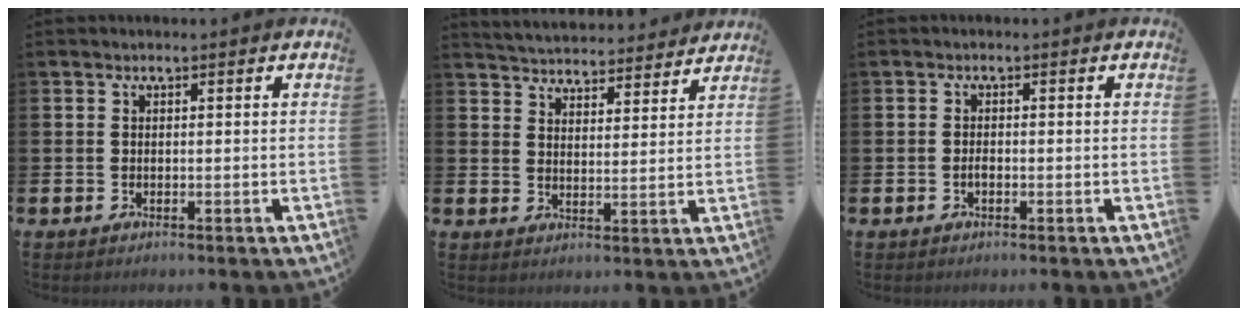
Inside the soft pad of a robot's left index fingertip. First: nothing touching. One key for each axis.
{"total": 5.0, "fx": 5.0, "fy": 0.7, "fz": -0.1, "tx": -0.012, "ty": -0.040, "tz": 0.087}
{"total": 0.9, "fx": -0.4, "fy": 0.4, "fz": 0.7, "tx": -0.020, "ty": 0.003, "tz": -0.007}